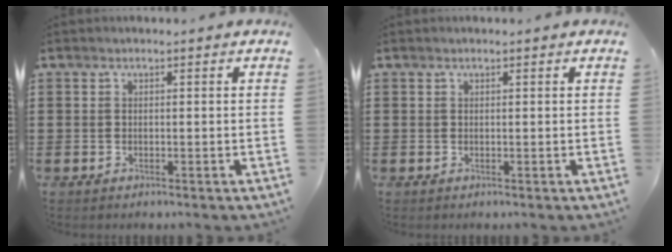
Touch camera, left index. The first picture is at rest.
{"total": 0.0}